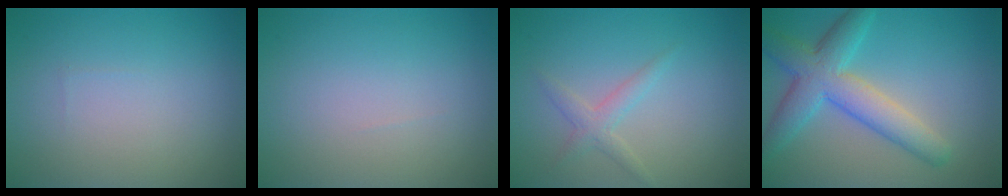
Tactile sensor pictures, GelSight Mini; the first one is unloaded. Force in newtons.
{"total": 0.0}
{"total": 1.7, "press": 1.7, "slide": 0.1}
{"total": 6.1, "press": 6.1, "slide": 0.1}